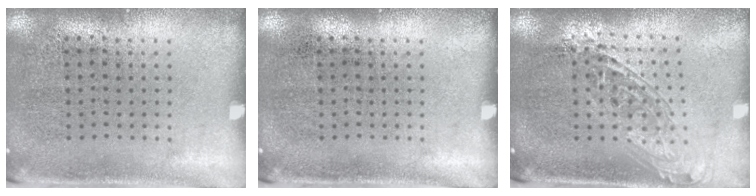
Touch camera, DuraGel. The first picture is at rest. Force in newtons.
{"total": 0.0}
{"total": 1.7, "press": 1.4, "slide": 1.0}